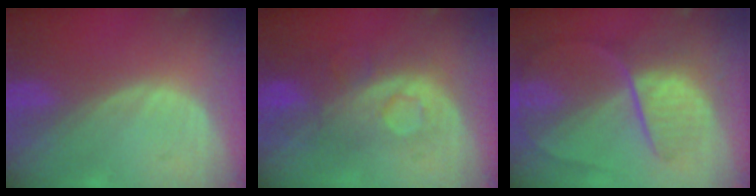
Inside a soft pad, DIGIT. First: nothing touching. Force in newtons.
{"total": 7.7, "press": 7.6, "slide": 1.5}
{"total": 8.5, "press": 7.4, "slide": 4.1}